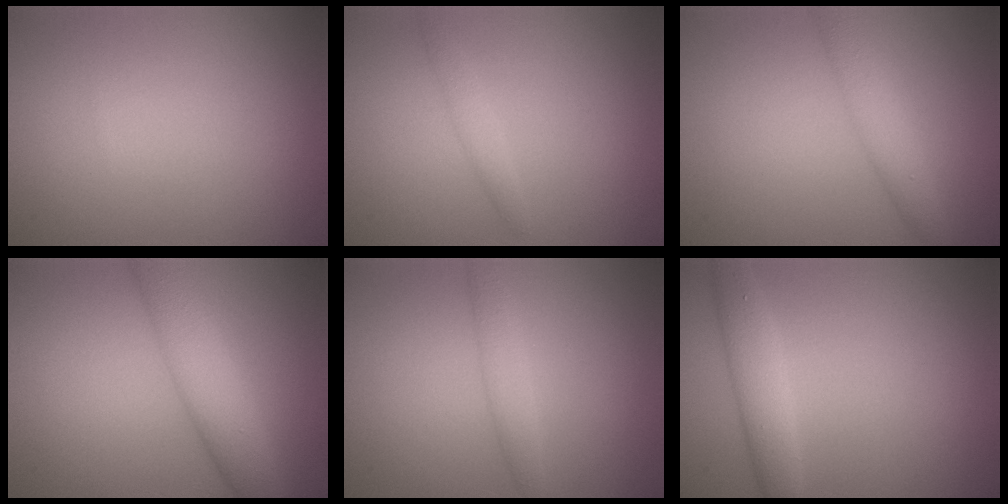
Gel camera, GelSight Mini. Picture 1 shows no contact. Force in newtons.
{"total": 1.2, "press": 1.2, "slide": 0.1}
{"total": 3.2, "press": 3.2, "slide": 0.2}
{"total": 6.3, "press": 6.3, "slide": 0.3}
{"total": 1.9, "press": 1.9, "slide": 0.1}
{"total": 2.9, "press": 2.9, "slide": 0.2}